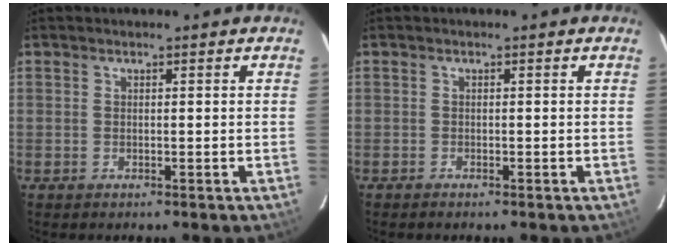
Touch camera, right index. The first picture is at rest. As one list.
[{"total": 0.7, "force": [-0.7, 0.2, 0.2], "torque": [-0.007, -0.001, -0.013]}]